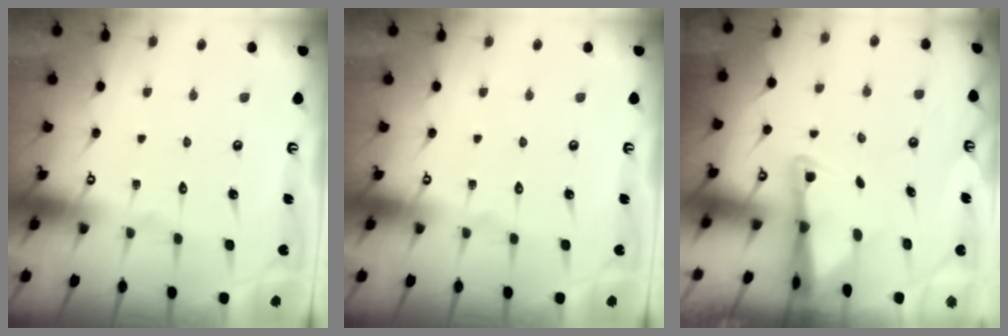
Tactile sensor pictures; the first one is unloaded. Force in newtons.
{"total": 0.0}
{"total": 2.6, "press": 2.6, "slide": 0.5}